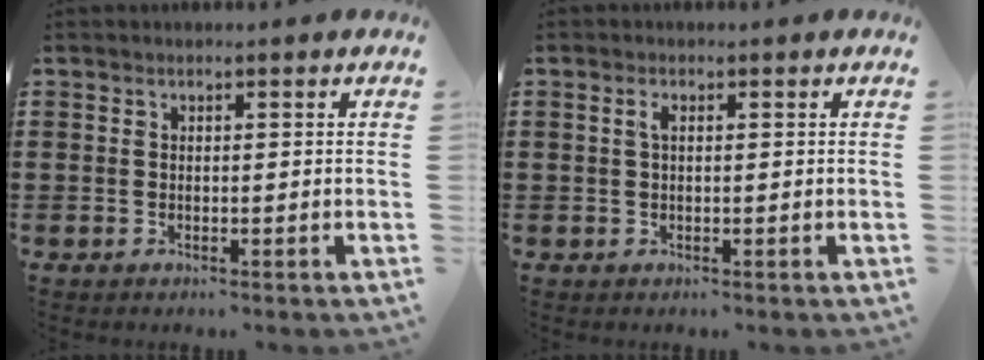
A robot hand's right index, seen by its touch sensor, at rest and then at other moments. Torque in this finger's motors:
{"motor_torque": [0.32, -0.26, 0.02, 0.05]}